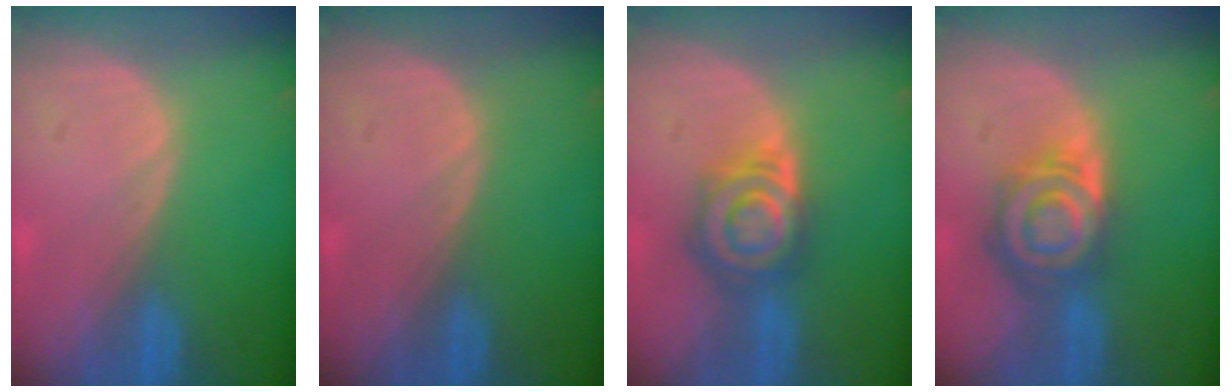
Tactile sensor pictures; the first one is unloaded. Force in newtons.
{"total": 0.0}
{"total": 7.6, "press": 6.9, "slide": 3.2}
{"total": 8.0, "press": 7.1, "slide": 3.7}